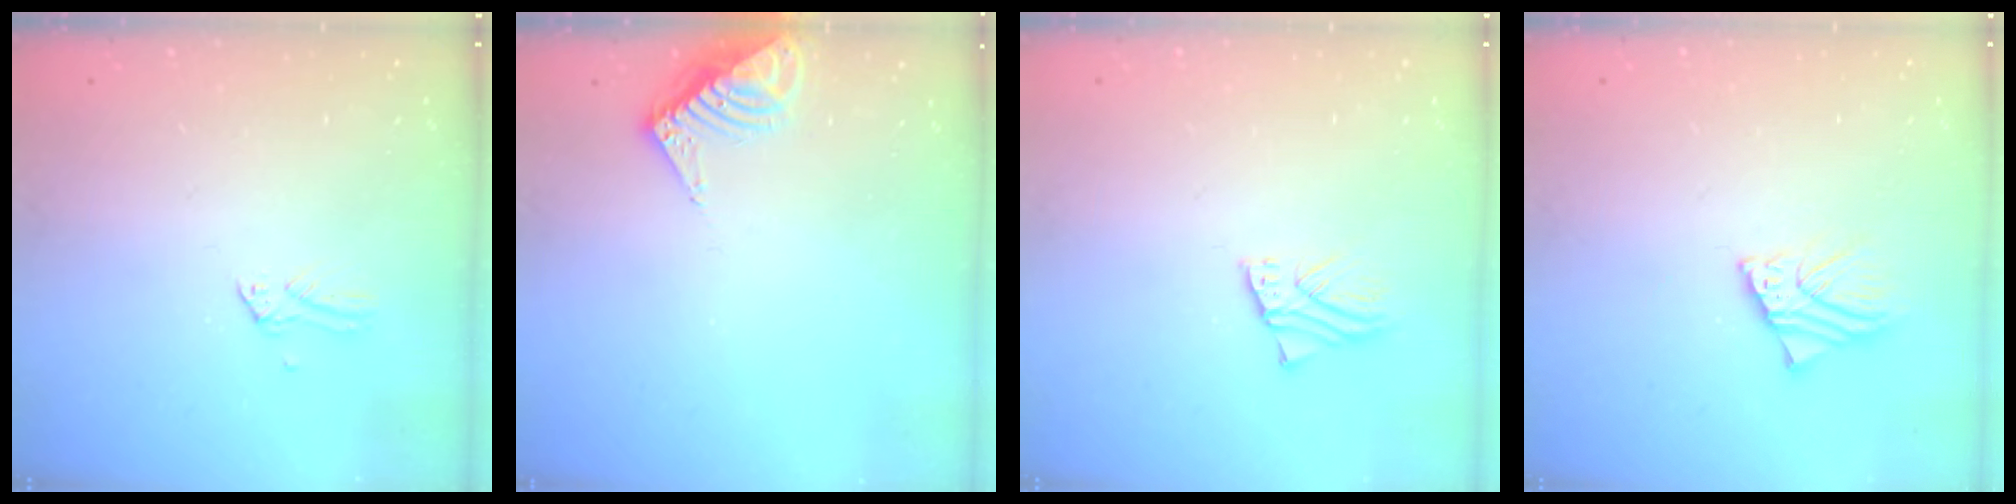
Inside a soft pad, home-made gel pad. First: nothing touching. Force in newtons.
{"total": 8.5, "press": 8.5, "slide": 0.7}
{"total": 2.0, "press": 2.0, "slide": 0.2}
{"total": 5.6, "press": 5.6, "slide": 0.6}